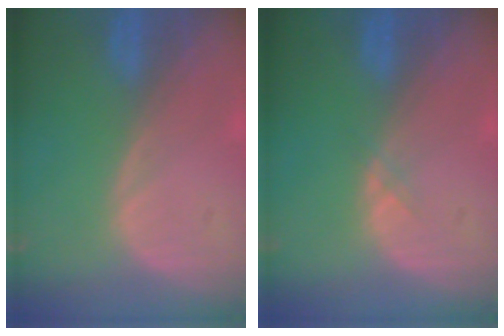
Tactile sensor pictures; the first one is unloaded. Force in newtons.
{"total": 0.6, "press": 0.6, "slide": 0.1}